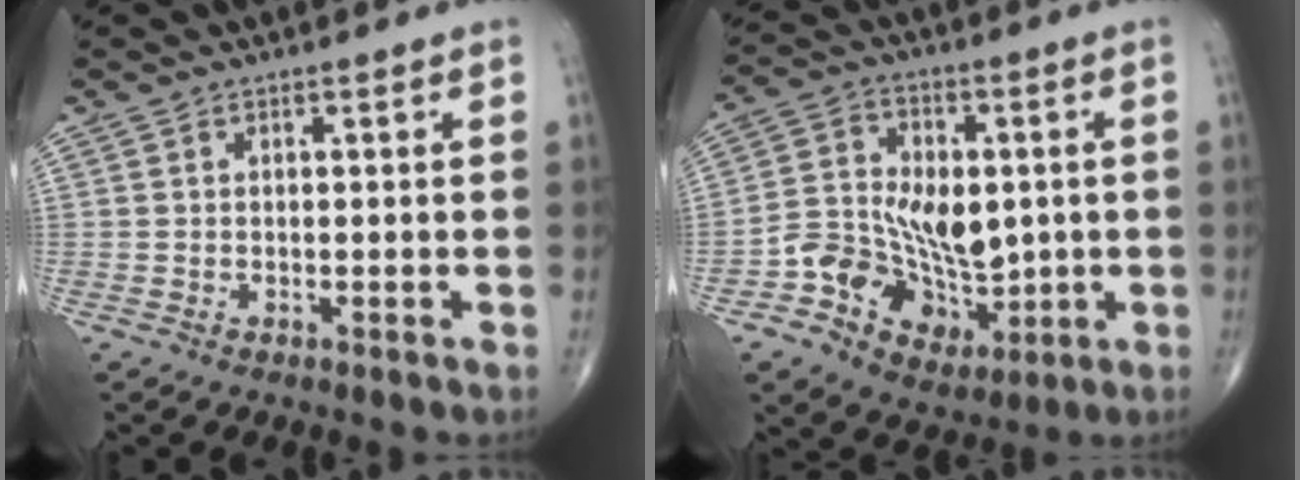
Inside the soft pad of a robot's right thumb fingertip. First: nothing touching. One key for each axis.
{"total": 15.3, "fx": -1.5, "fy": 11.2, "fz": 10.2, "tx": -0.127, "ty": 0.018, "tz": -0.013}